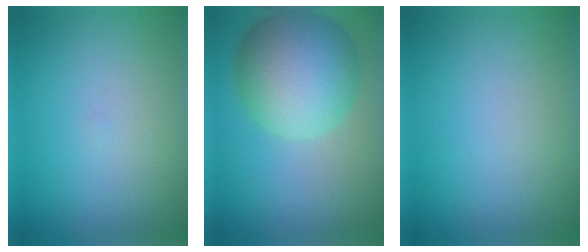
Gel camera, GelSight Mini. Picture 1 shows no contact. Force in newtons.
{"total": 9.6, "press": 9.6, "slide": 0.5}
{"total": 0.0}